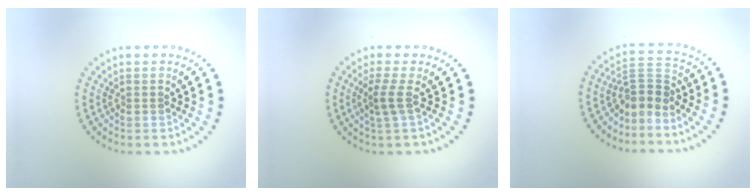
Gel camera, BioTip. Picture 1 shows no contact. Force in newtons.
{"total": 1.9, "press": 1.2, "slide": 1.5}
{"total": 2.8, "press": 2.0, "slide": 2.0}